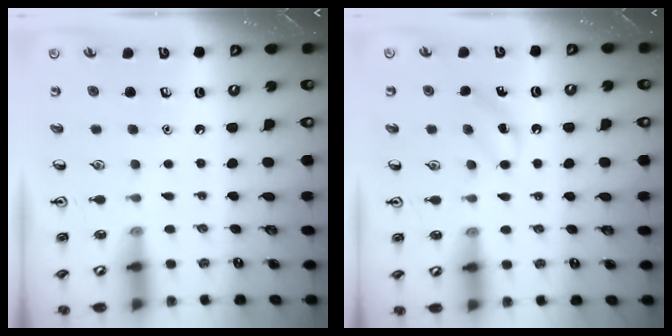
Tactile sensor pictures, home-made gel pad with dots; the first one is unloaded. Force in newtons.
{"total": 5.0, "press": 4.8, "slide": 1.5}